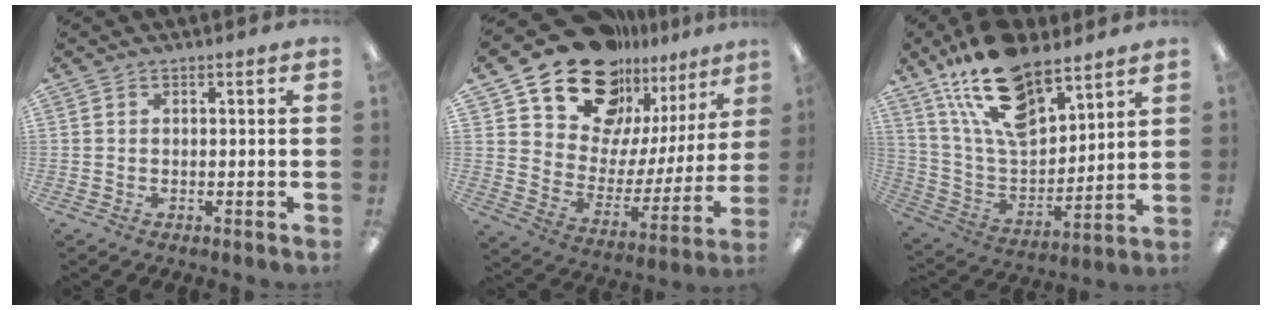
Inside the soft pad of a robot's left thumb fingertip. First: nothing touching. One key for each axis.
{"total": 20.6, "fx": 16.8, "fy": 10.3, "fz": 5.9, "tx": -0.112, "ty": -0.126, "tz": 0.304}
{"total": 19.7, "fx": 13.8, "fy": 8.7, "fz": 11.1, "tx": -0.211, "ty": -0.067, "tz": 0.247}